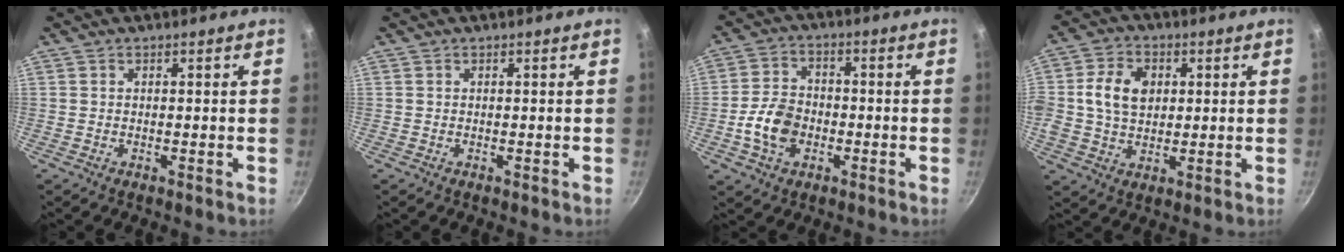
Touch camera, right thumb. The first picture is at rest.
{"total": 0.0}
{"total": 8.9, "force": [-2.4, 6.4, 5.7], "torque": [-0.091, 0.021, -0.051]}
{"total": 9.9, "force": [1.6, 7.3, 6.5], "torque": [-0.105, 0.009, 0.020]}